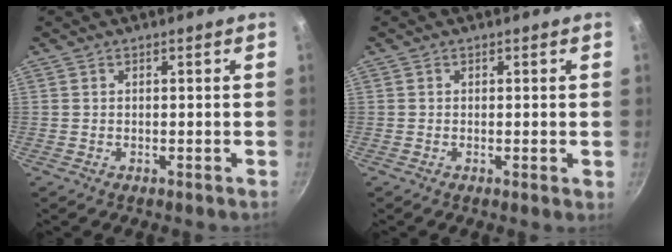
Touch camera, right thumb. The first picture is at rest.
{"total": 1.1, "force": [-0.1, 0.2, 1.1], "torque": [-0.017, -0.003, -0.004]}